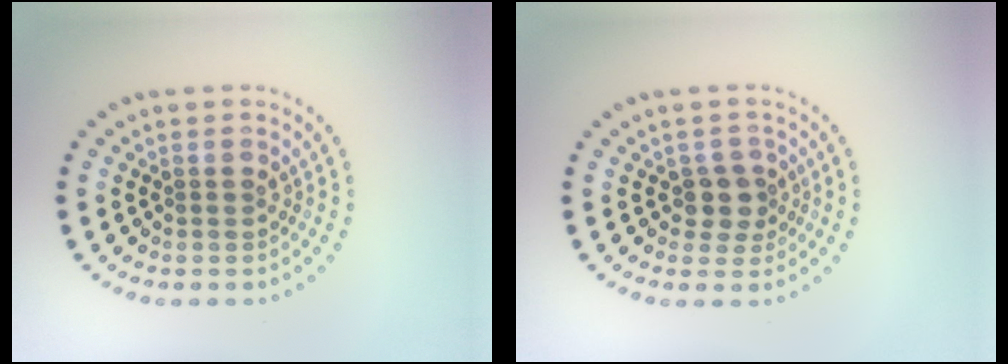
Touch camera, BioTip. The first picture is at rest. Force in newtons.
{"total": 2.2, "press": 1.8, "slide": 1.3}